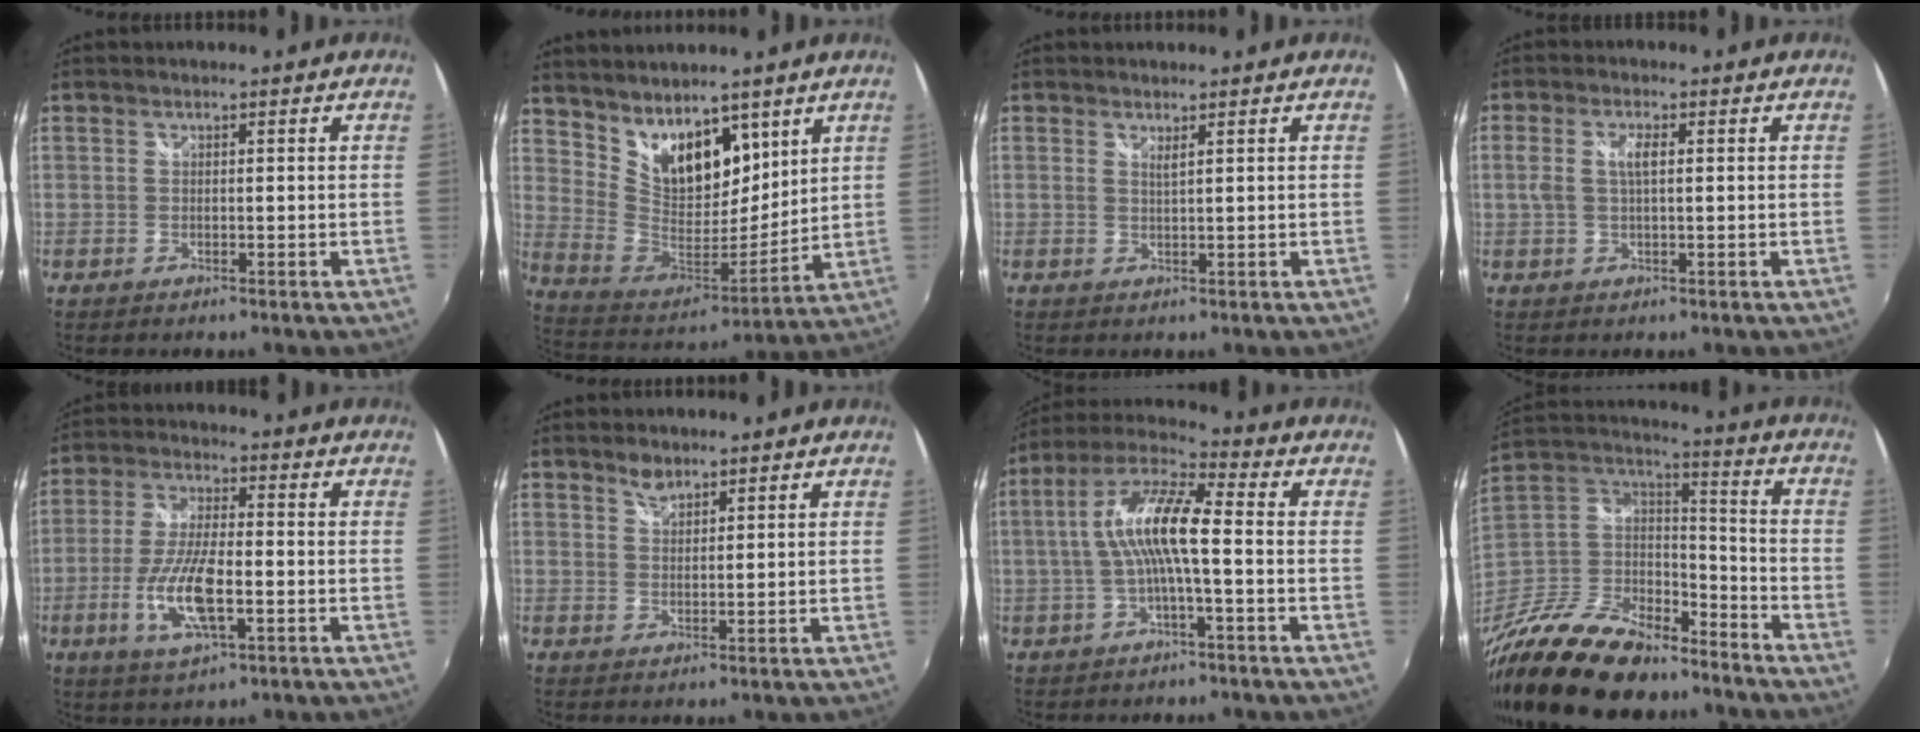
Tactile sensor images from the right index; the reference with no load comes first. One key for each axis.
{"total": 16.6, "fx": 10.9, "fy": 9.0, "fz": 8.5, "tx": -0.162, "ty": 0.007, "tz": 0.217}
{"total": 1.0, "fx": 0.8, "fy": -0.2, "fz": 0.6, "tx": -0.013, "ty": -0.002, "tz": 0.013}
{"total": 3.8, "fx": 0.5, "fy": 1.3, "fz": 3.5, "tx": -0.068, "ty": 0.002, "tz": 0.011}
{"total": 11.3, "fx": -3.4, "fy": 3.6, "fz": 10.2, "tx": -0.209, "ty": -0.009, "tz": -0.064}
{"total": 2.4, "fx": 2.1, "fy": 1.0, "fz": 0.9, "tx": -0.011, "ty": 0.001, "tz": 0.036}
{"total": 10.9, "fx": -0.7, "fy": 1.9, "fz": 10.7, "tx": -0.215, "ty": 0.019, "tz": -0.014}
{"total": 27.0, "fx": -19.3, "fy": 12.9, "fz": 13.8, "tx": -0.311, "ty": 0.009, "tz": -0.318}